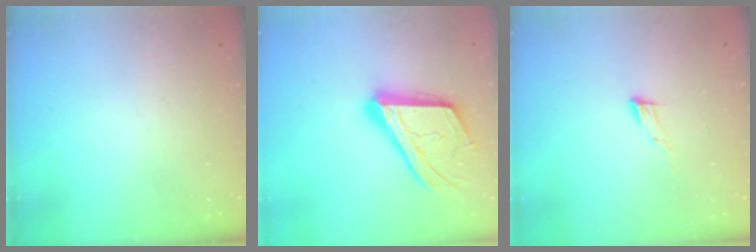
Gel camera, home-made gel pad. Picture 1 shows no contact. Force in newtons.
{"total": 21.0, "press": 20.8, "slide": 2.7}
{"total": 7.7, "press": 7.6, "slide": 1.2}